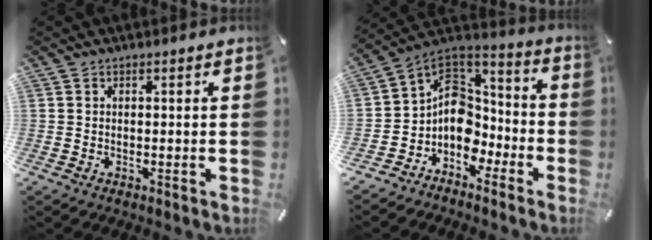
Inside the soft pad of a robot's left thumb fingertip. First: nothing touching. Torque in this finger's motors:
{"motor_torque": [-0.39, 1.82, 0.51, -0.04, 0.07]}